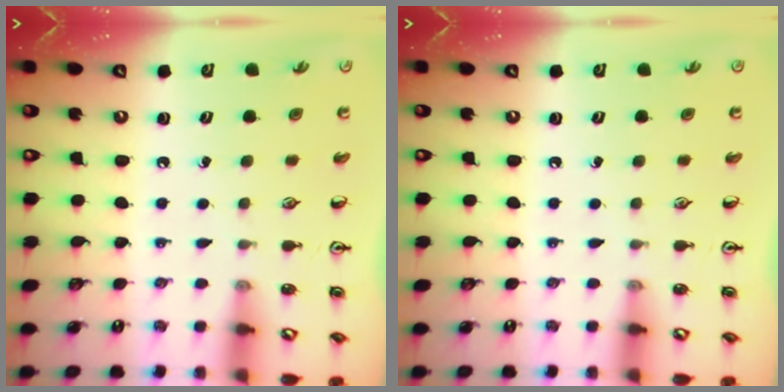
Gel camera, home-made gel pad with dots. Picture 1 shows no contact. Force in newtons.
{"total": 0.0}